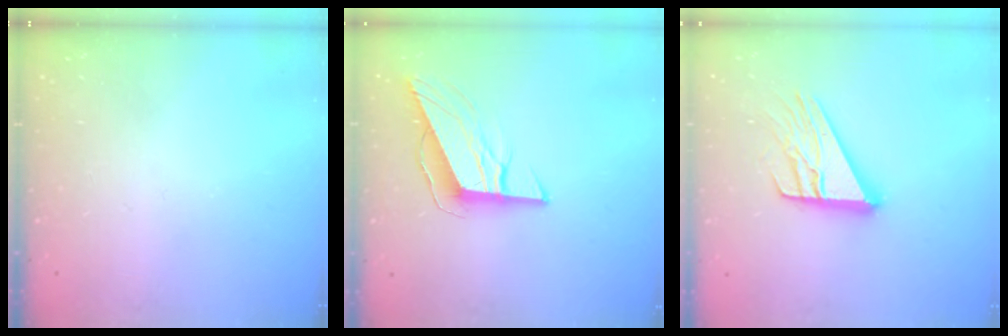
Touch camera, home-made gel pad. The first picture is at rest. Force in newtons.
{"total": 10.0, "press": 9.7, "slide": 2.5}
{"total": 15.4, "press": 15.3, "slide": 1.4}